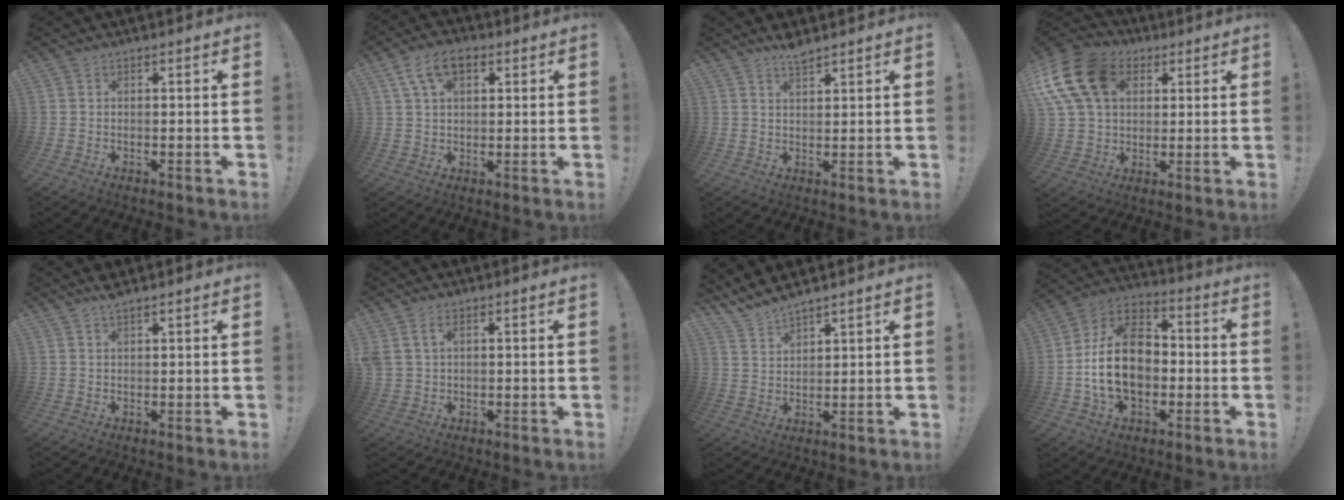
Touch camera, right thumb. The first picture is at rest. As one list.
[{"total": 9.1, "force": [3.9, 5.1, 6.4], "torque": [-0.104, 0.002, 0.074]}, {"total": 3.7, "force": [3.2, 0.6, 1.7], "torque": [-0.023, -0.021, 0.055]}, {"total": 18.8, "force": [6.2, 13.6, 11.3], "torque": [-0.216, -0.013, 0.117]}, {"total": 2.2, "force": [1.9, -0.1, 1.0], "torque": [-0.015, -0.014, 0.033]}, {"total": 3.5, "force": [1.6, 2.1, 2.2], "torque": [-0.039, 0.000, 0.031]}, {"total": 5.1, "force": [5.0, 0.5, 1.2], "torque": [-0.041, -0.035, 0.095]}, {"total": 19.8, "force": [-1.7, 13.6, 14.3], "torque": [-0.236, 0.021, -0.020]}]